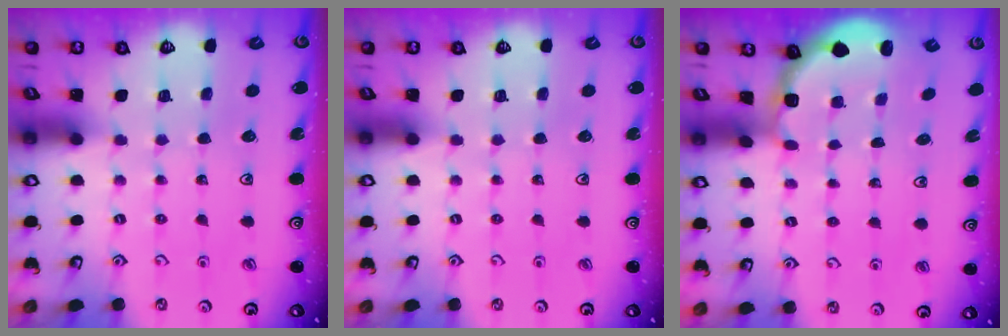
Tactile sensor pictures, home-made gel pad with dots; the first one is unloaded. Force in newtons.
{"total": 0.0}
{"total": 1.7, "press": 1.5, "slide": 0.7}